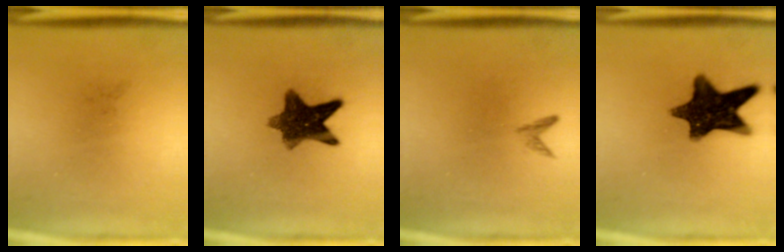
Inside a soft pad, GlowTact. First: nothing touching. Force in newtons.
{"total": 9.9}
{"total": 0.8}
{"total": 13.1}